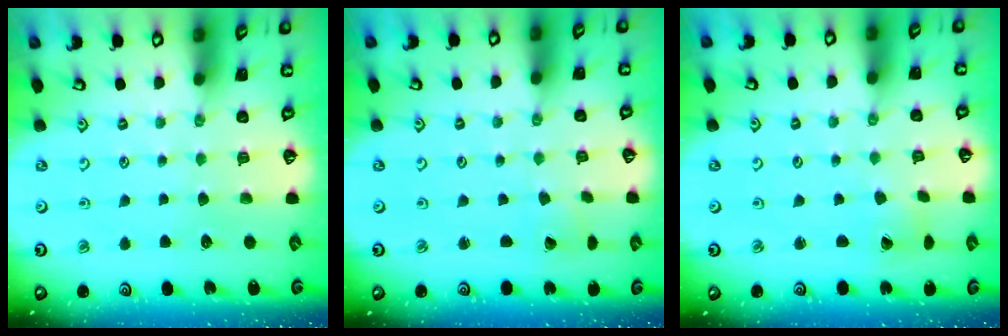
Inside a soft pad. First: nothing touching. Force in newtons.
{"total": 1.9, "press": 1.9, "slide": 0.1}
{"total": 3.5, "press": 3.4, "slide": 0.3}